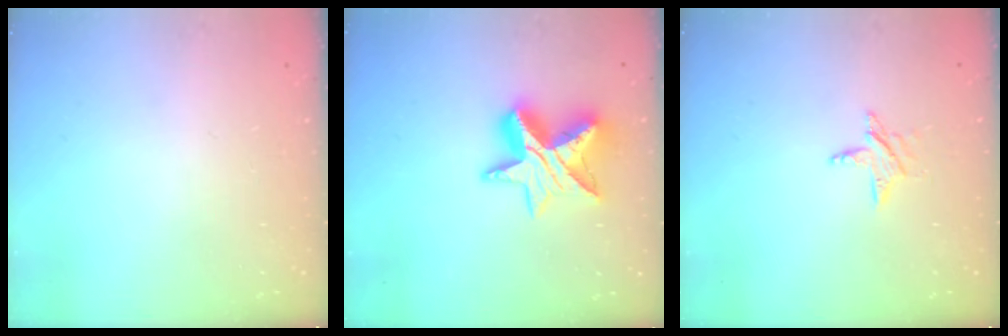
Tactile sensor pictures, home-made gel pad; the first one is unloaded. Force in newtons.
{"total": 14.2, "press": 14.1, "slide": 1.1}
{"total": 4.5, "press": 4.5, "slide": 0.4}